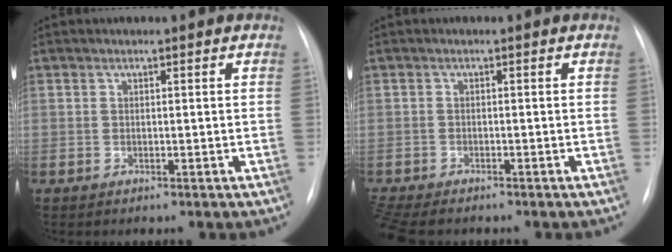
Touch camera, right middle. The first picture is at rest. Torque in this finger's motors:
{"motor_torque": [0.75, -0.76, 0.03, 0.06]}